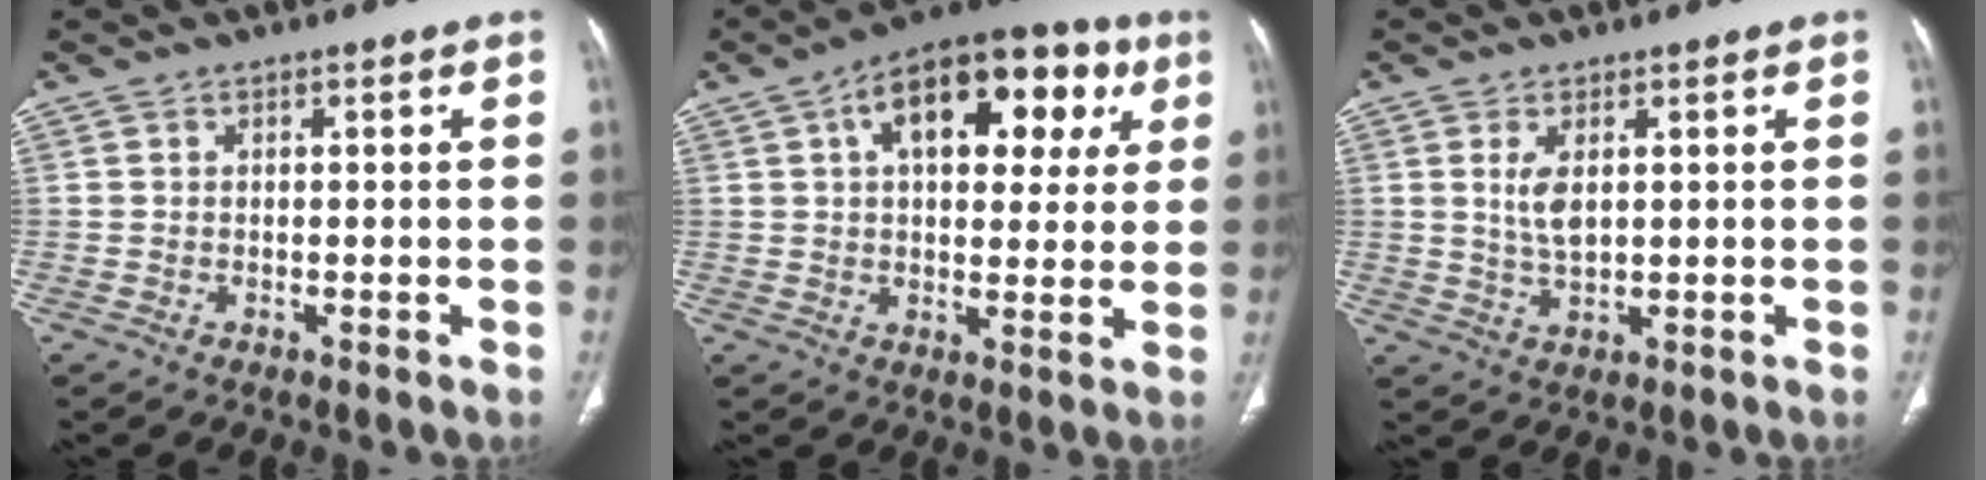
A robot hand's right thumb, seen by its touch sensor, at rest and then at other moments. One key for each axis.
{"total": 19.6, "fx": 7.0, "fy": 10.6, "fz": 14.9, "tx": -0.171, "ty": 0.018, "tz": 0.097}
{"total": 4.3, "fx": 1.2, "fy": 1.9, "fz": 3.7, "tx": -0.076, "ty": -0.010, "tz": 0.033}